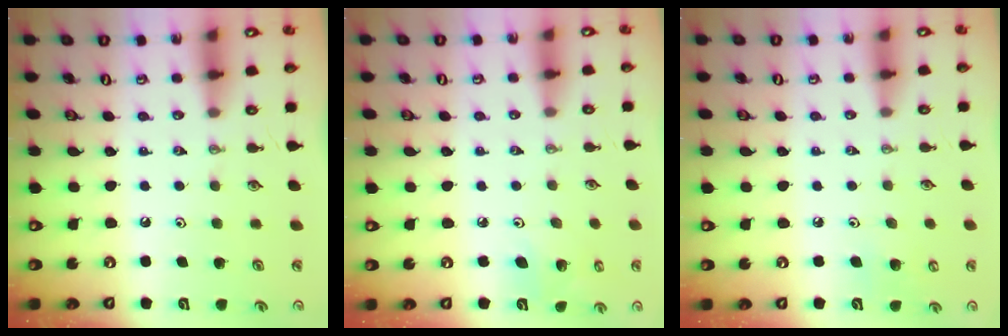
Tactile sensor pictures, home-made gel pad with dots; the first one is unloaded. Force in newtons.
{"total": 5.0, "press": 4.5, "slide": 2.2}
{"total": 7.3, "press": 7.2, "slide": 1.4}